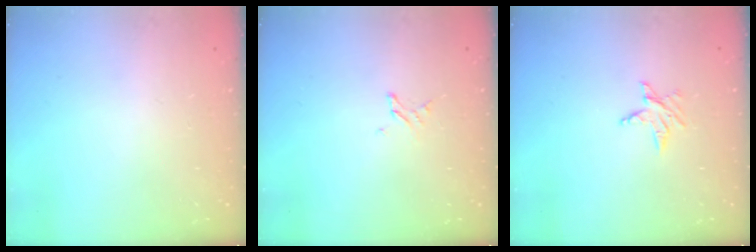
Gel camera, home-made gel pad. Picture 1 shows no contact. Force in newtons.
{"total": 1.6, "press": 1.6, "slide": 0.2}
{"total": 3.6, "press": 3.6, "slide": 0.5}